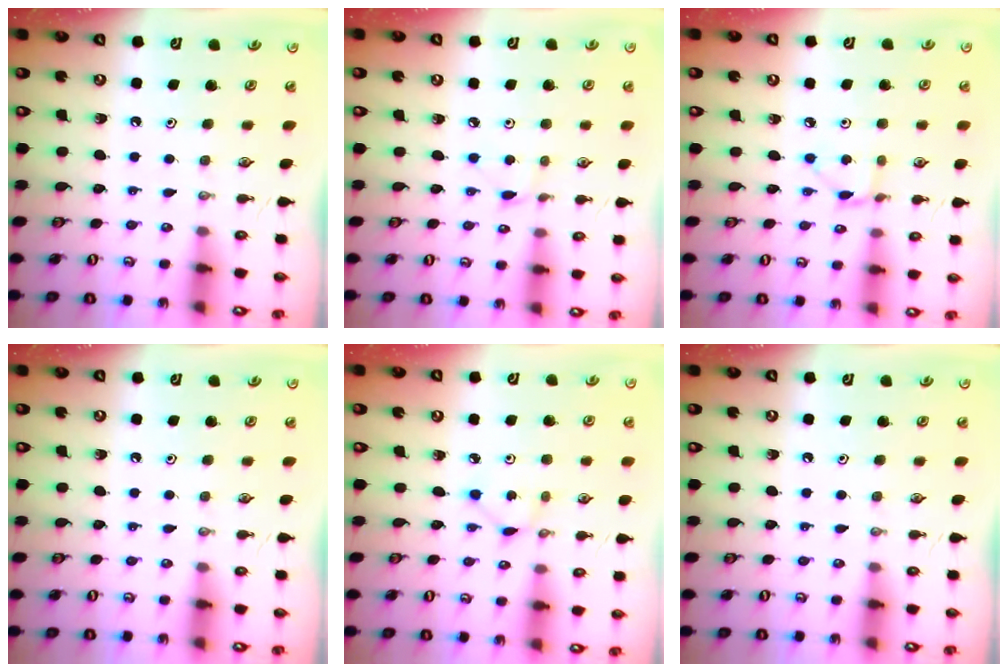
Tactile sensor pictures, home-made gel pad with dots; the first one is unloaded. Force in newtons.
{"total": 2.8, "press": 2.7, "slide": 0.4}
{"total": 2.8, "press": 2.7, "slide": 0.3}
{"total": 0.0}
{"total": 1.4, "press": 1.4, "slide": 0.2}
{"total": 0.0}